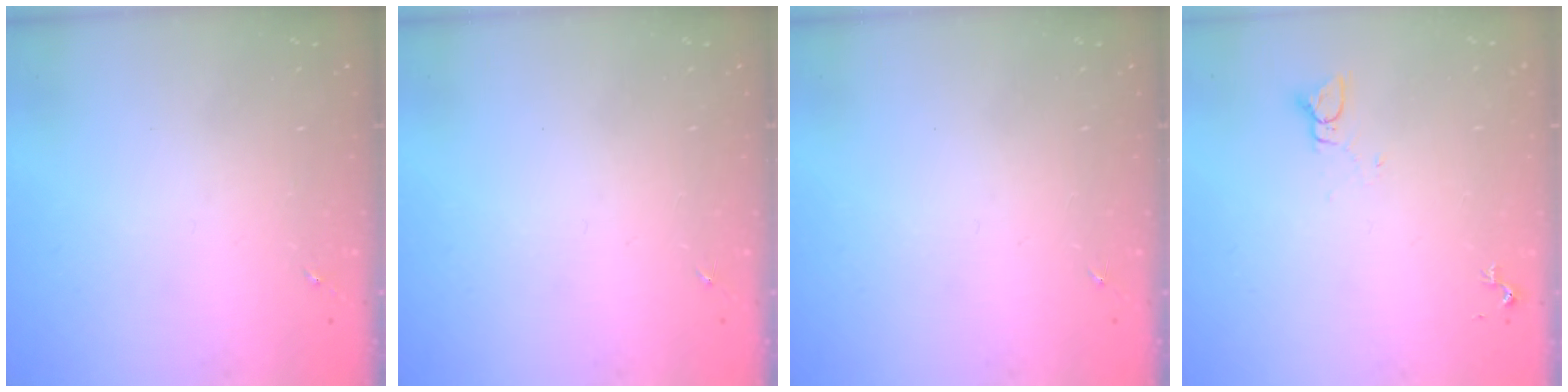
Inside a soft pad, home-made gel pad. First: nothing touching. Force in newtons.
{"total": 0.0}
{"total": 0.0}
{"total": 2.8, "press": 2.8, "slide": 0.1}